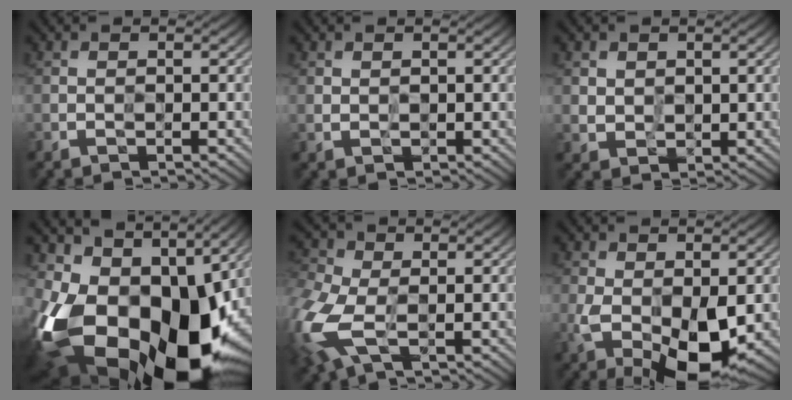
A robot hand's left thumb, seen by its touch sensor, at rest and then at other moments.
{"total": 1.1, "force": [0.7, 0.7, 0.5], "torque": [-0.018, -0.002, 0.016]}
{"total": 2.9, "force": [1.6, 2.2, 0.9], "torque": [-0.024, -0.007, 0.034]}
{"total": 18.6, "force": [-3.8, 12.7, 13.1], "torque": [-0.266, -0.048, -0.049]}
{"total": 10.7, "force": [-2.4, 6.4, 8.3], "torque": [-0.228, -0.022, -0.041]}
{"total": 10.4, "force": [-2.9, 5.2, 8.5], "torque": [-0.166, -0.033, -0.034]}